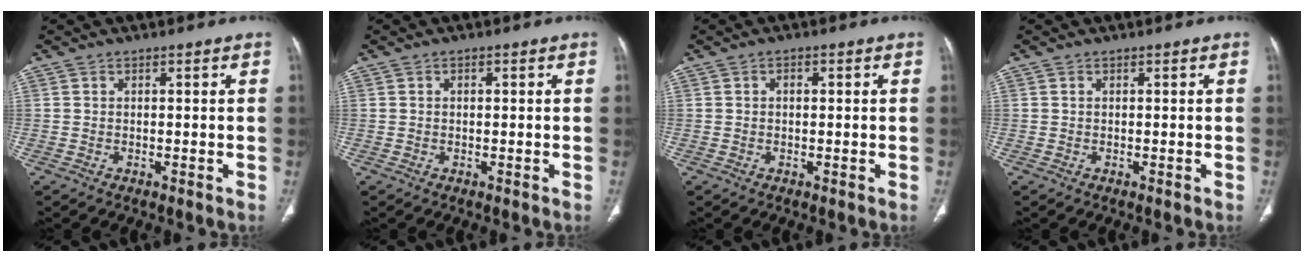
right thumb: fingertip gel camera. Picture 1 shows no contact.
{"total": 0.7, "force": [0.1, 0.4, 0.6], "torque": [-0.009, 0.001, 0.001]}
{"total": 1.2, "force": [0.2, 0.7, 0.9], "torque": [-0.013, 0.002, 0.000]}
{"total": 0.0}